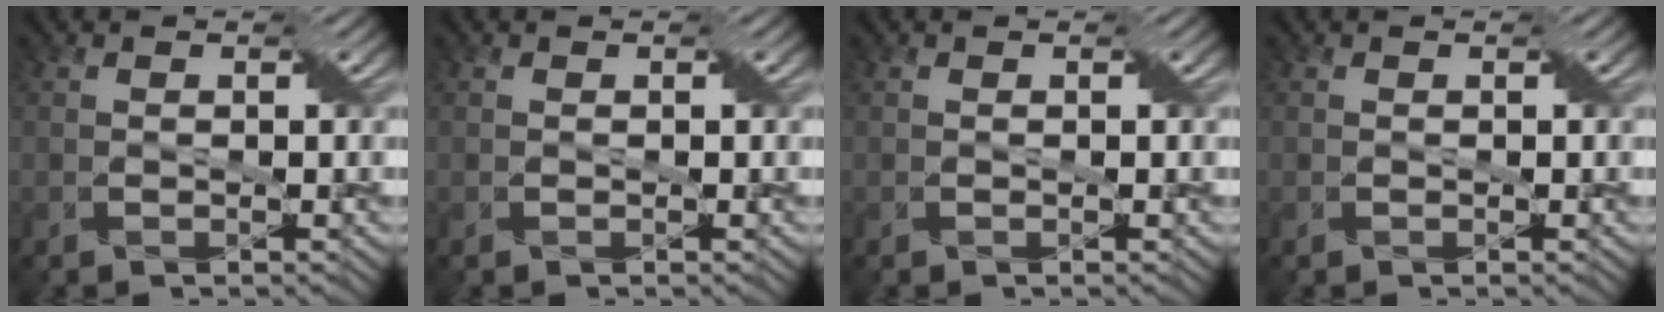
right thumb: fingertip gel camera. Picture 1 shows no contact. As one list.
[{"total": 0.0}, {"total": 0.0}, {"total": 0.0}]